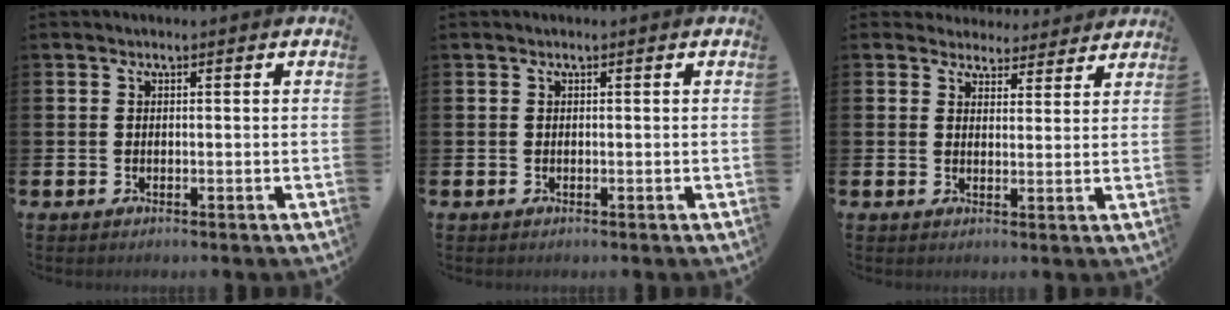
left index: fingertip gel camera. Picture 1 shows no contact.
{"total": 0.0}
{"total": 3.7, "force": [3.5, 1.3, -0.1], "torque": [-0.001, -0.023, 0.060]}